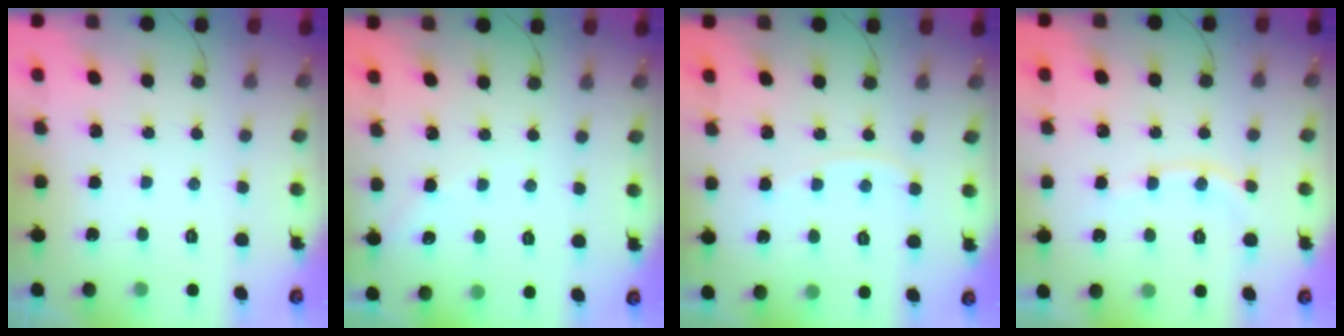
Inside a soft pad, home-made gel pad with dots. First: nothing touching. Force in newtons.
{"total": 3.0, "press": 3.0, "slide": 0.4}
{"total": 3.7, "press": 3.7, "slide": 0.6}
{"total": 6.7, "press": 6.6, "slide": 0.9}